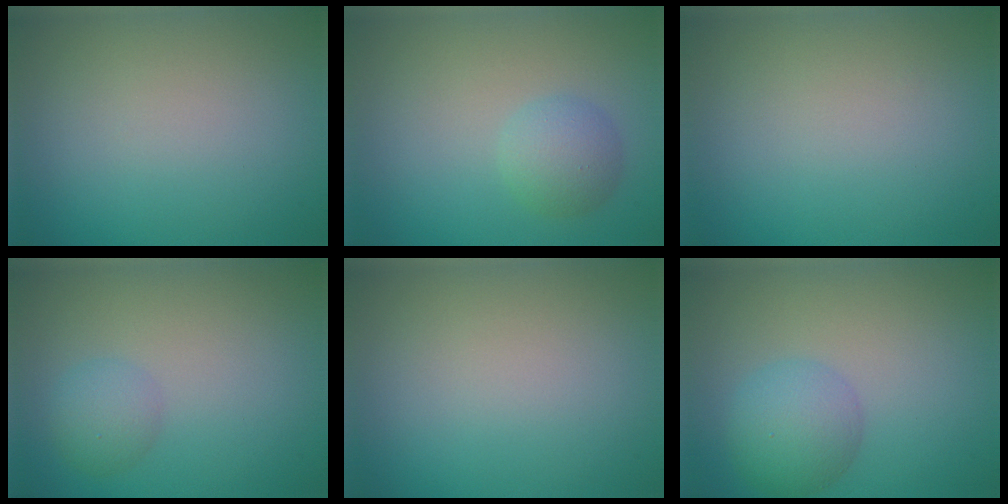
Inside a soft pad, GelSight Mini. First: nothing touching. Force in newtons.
{"total": 2.6, "press": 2.6, "slide": 0.1}
{"total": 0.0}
{"total": 2.1, "press": 2.1, "slide": 0.1}
{"total": 0.0}
{"total": 3.9, "press": 3.9, "slide": 0.2}